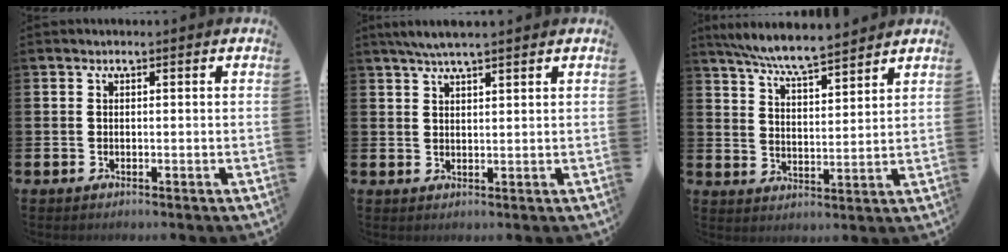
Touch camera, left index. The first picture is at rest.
{"total": 4.0, "force": [3.3, 0.4, 2.1], "torque": [-0.046, -0.003, 0.060]}
{"total": 7.4, "force": [7.0, 0.2, 2.5], "torque": [-0.076, -0.036, 0.125]}